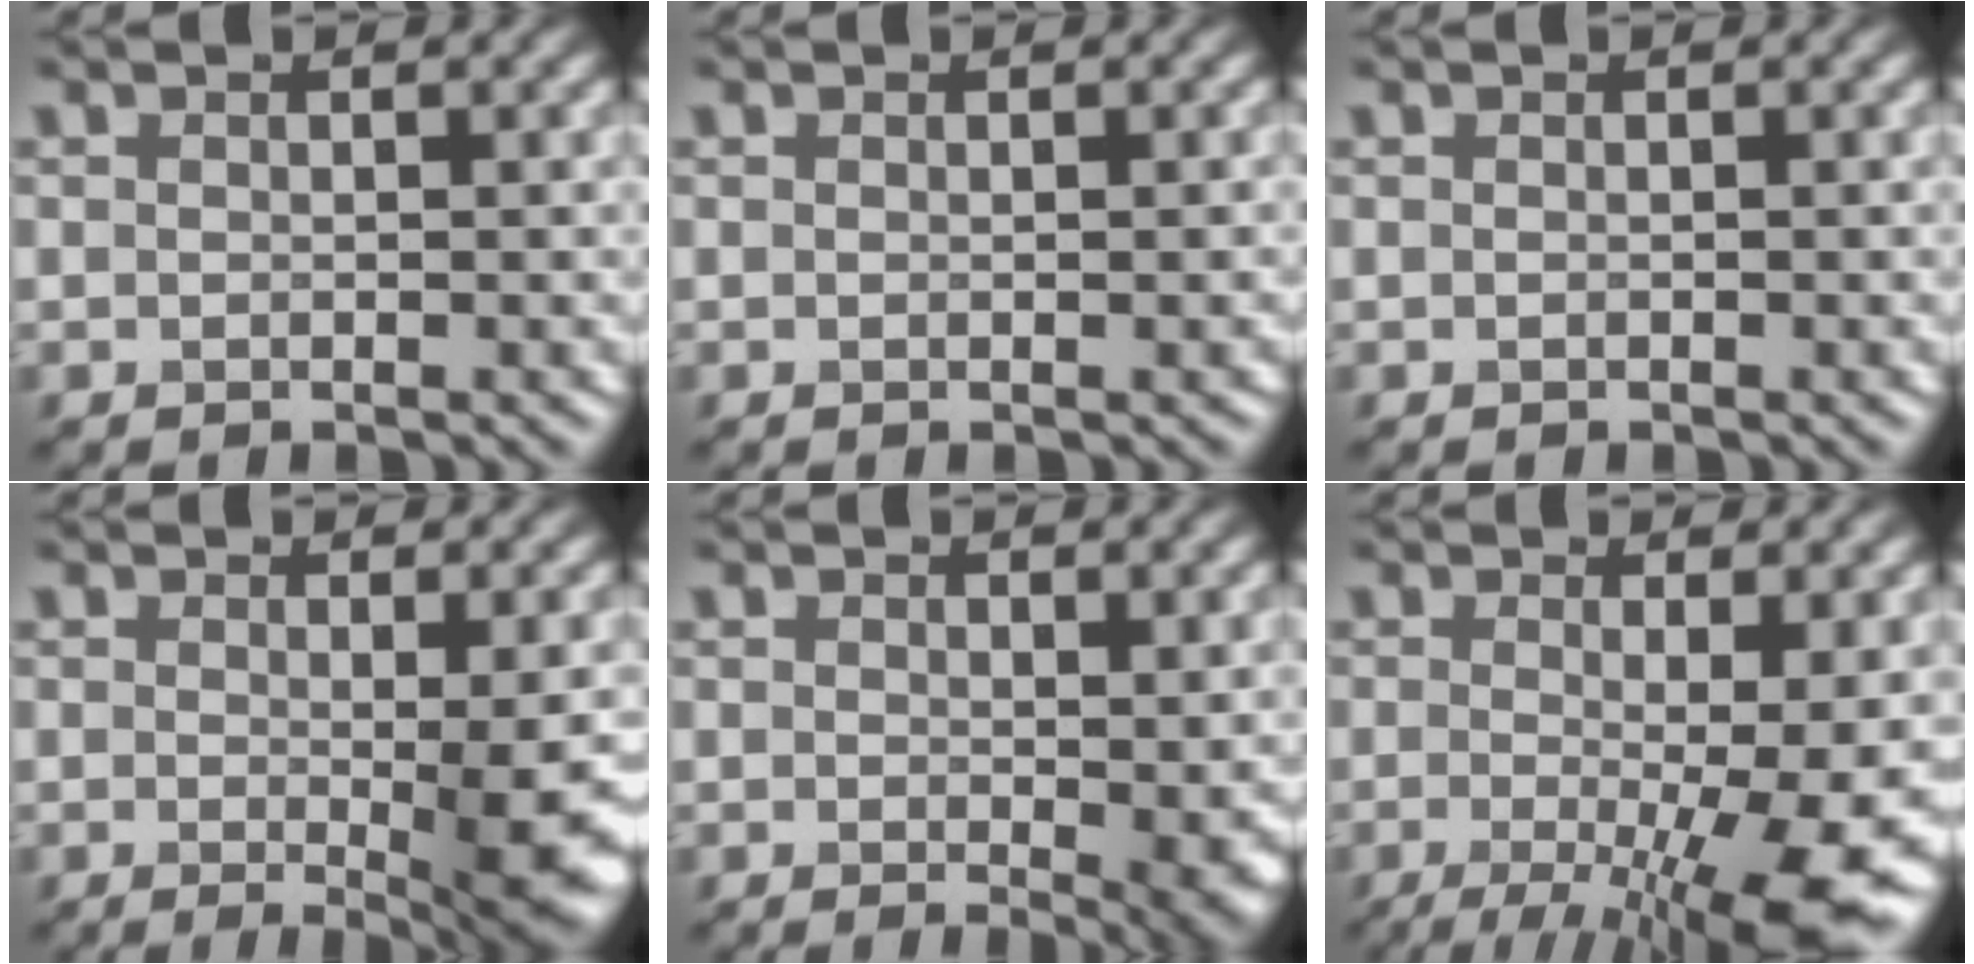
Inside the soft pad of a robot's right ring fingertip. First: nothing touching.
{"total": 0.0}
{"total": 0.0}
{"total": 5.3, "force": [-0.6, 0.8, 5.2], "torque": [-0.076, -0.013, -0.006]}
{"total": 2.5, "force": [0.0, 0.4, 2.4], "torque": [-0.029, -0.011, -0.001]}
{"total": 11.5, "force": [-2.6, 3.3, 10.7], "torque": [-0.157, -0.020, -0.029]}